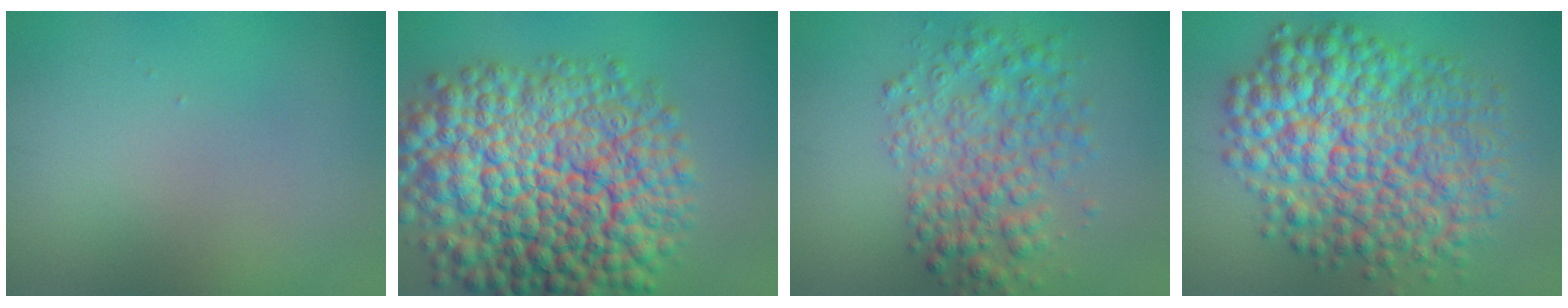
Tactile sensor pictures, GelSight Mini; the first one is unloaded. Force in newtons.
{"total": 15.7, "press": 15.7, "slide": 0.6}
{"total": 5.1, "press": 5.1, "slide": 0.0}
{"total": 11.4, "press": 11.4, "slide": 0.1}